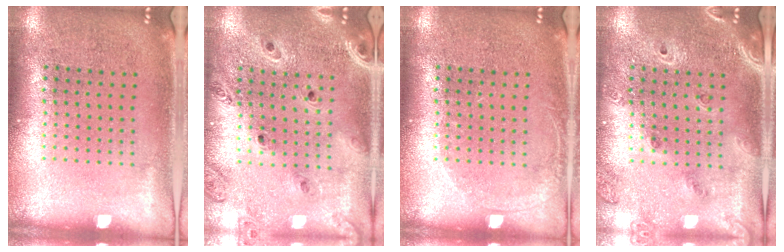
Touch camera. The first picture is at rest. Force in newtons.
{"total": 1.4, "press": 1.3, "slide": 0.3}
{"total": 0.9, "press": 0.8, "slide": 0.2}
{"total": 1.5, "press": 1.4, "slide": 0.6}